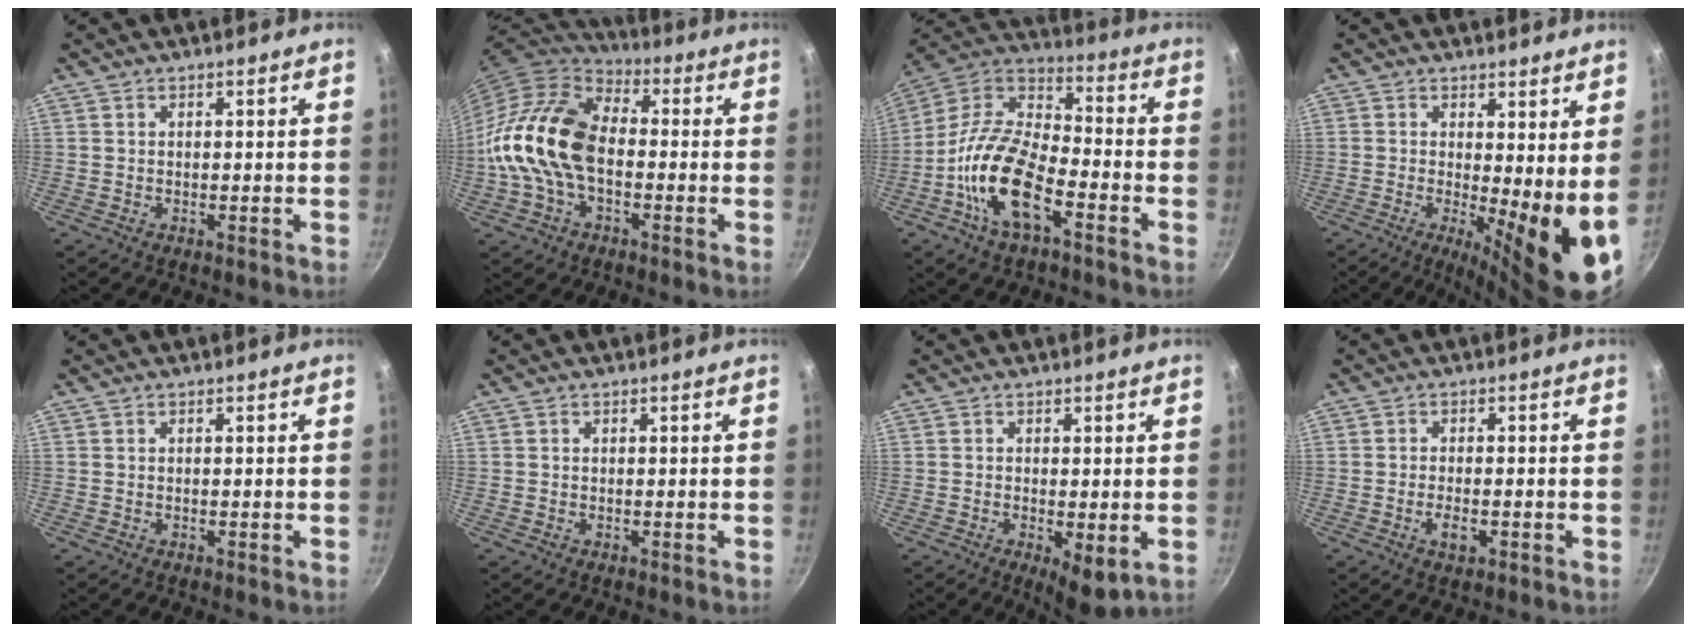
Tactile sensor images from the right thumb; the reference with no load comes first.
{"total": 16.9, "force": [-2.2, 11.0, 12.7], "torque": [-0.219, 0.037, -0.055]}
{"total": 17.5, "force": [-7.2, 8.2, 13.8], "torque": [-0.248, 0.051, -0.155]}
{"total": 10.9, "force": [-0.2, 2.5, 10.6], "torque": [-0.134, -0.022, -0.001]}
{"total": 0.0}
{"total": 0.0}
{"total": 5.7, "force": [-1.1, 2.1, 5.1], "torque": [-0.071, -0.012, -0.008]}
{"total": 3.2, "force": [-1.2, 1.4, 2.6], "torque": [-0.048, 0.005, -0.022]}